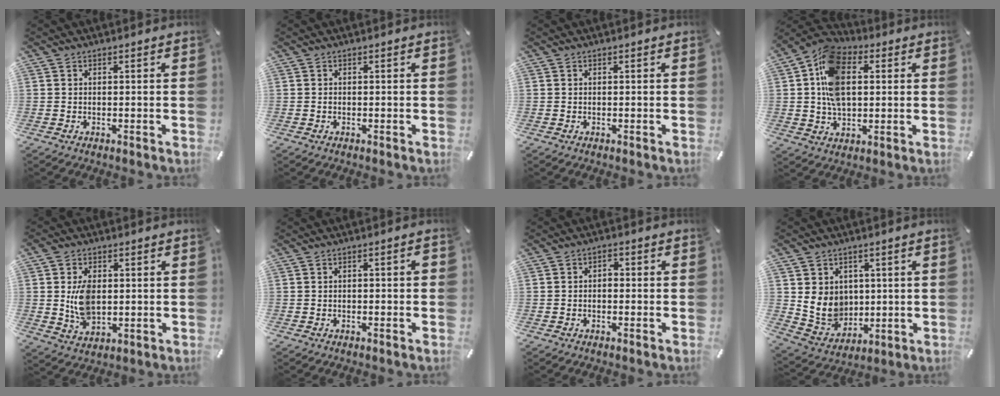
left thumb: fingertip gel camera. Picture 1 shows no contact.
{"total": 0.0}
{"total": 0.0}
{"total": 15.2, "force": [2.4, 10.6, 10.6], "torque": [-0.219, 0.013, 0.045]}
{"total": 8.7, "force": [0.9, 6.1, 6.1], "torque": [-0.116, 0.004, 0.018]}
{"total": 1.8, "force": [-0.4, 0.9, 1.5], "torque": [-0.026, 0.006, -0.008]}
{"total": 1.9, "force": [-0.6, 1.5, 1.1], "torque": [-0.024, 0.009, -0.013]}
{"total": 9.4, "force": [2.3, 8.8, 2.3], "torque": [-0.060, -0.024, 0.051]}